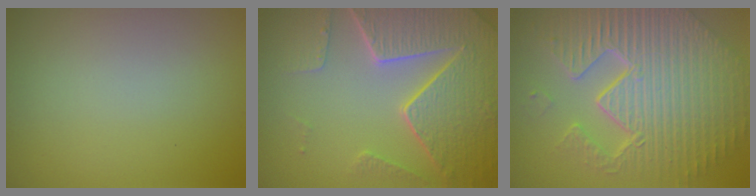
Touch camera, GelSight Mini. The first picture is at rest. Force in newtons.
{"total": 8.2, "press": 6.1, "slide": 5.6}
{"total": 11.6, "press": 7.4, "slide": 8.9}